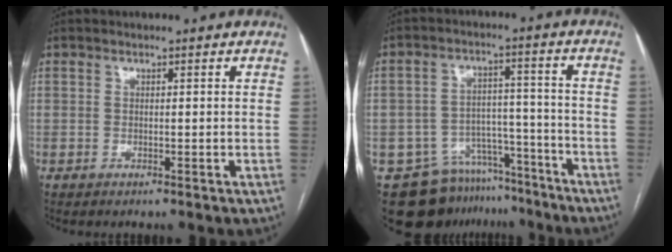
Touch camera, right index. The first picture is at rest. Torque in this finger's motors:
{"motor_torque": [-0.52, 0.04, -1.05, -0.21]}